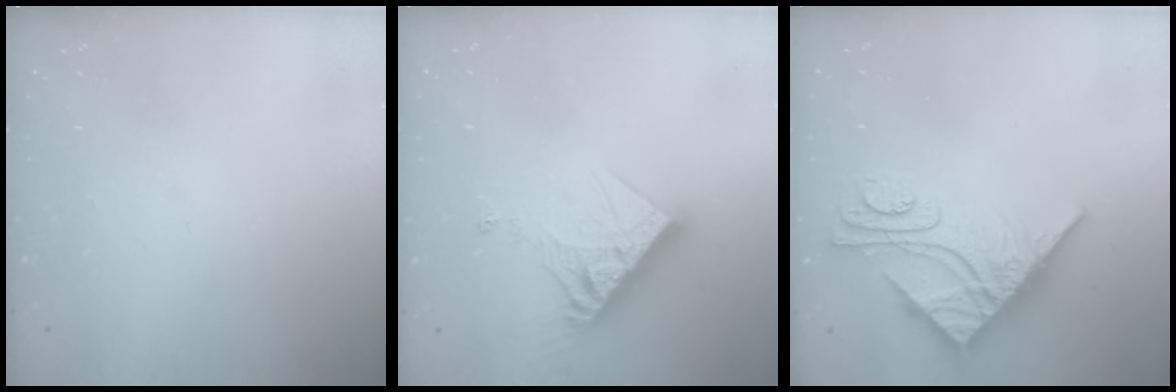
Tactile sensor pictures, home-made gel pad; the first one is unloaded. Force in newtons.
{"total": 11.6, "press": 11.5, "slide": 1.1}
{"total": 10.9, "press": 10.8, "slide": 1.0}